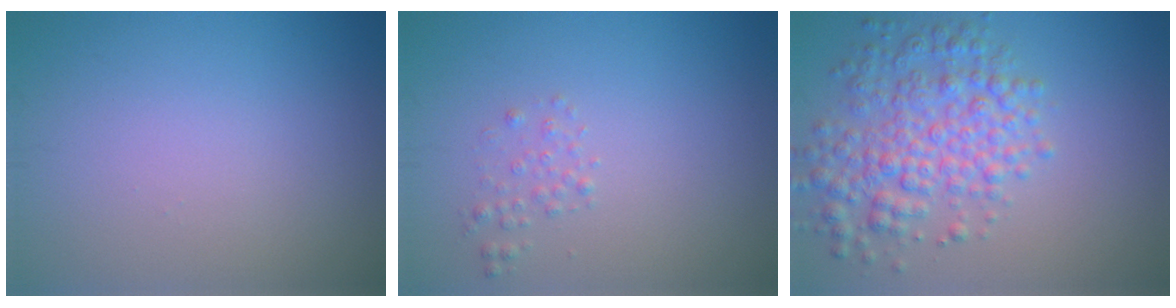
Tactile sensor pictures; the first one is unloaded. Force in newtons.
{"total": 1.0, "press": 1.0, "slide": 0.1}
{"total": 5.5, "press": 5.5, "slide": 0.1}